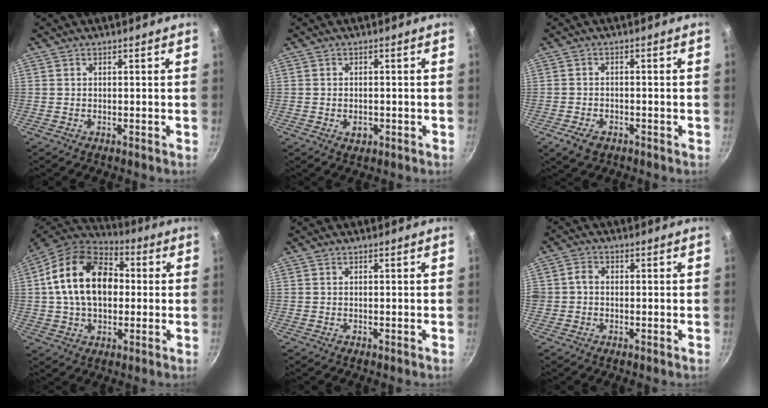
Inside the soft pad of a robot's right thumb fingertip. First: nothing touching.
{"total": 2.5, "force": [-0.8, 1.7, 1.6], "torque": [-0.021, 0.003, -0.010]}
{"total": 4.5, "force": [-2.5, 2.7, 2.6], "torque": [-0.051, 0.012, -0.041]}
{"total": 19.1, "force": [2.1, 13.0, 13.8], "torque": [-0.210, 0.027, 0.020]}
{"total": 0.0}
{"total": 2.5, "force": [-0.3, 2.2, 1.2], "torque": [-0.012, 0.011, -0.009]}